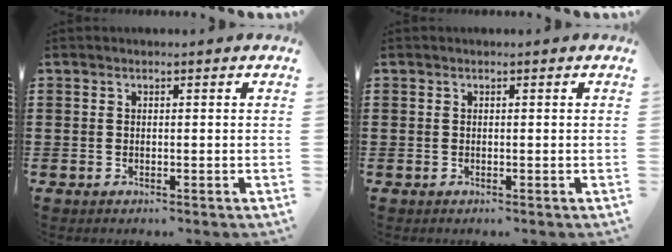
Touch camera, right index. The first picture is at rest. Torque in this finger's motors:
{"motor_torque": [1.16, 0.98, 0.00, -0.01]}